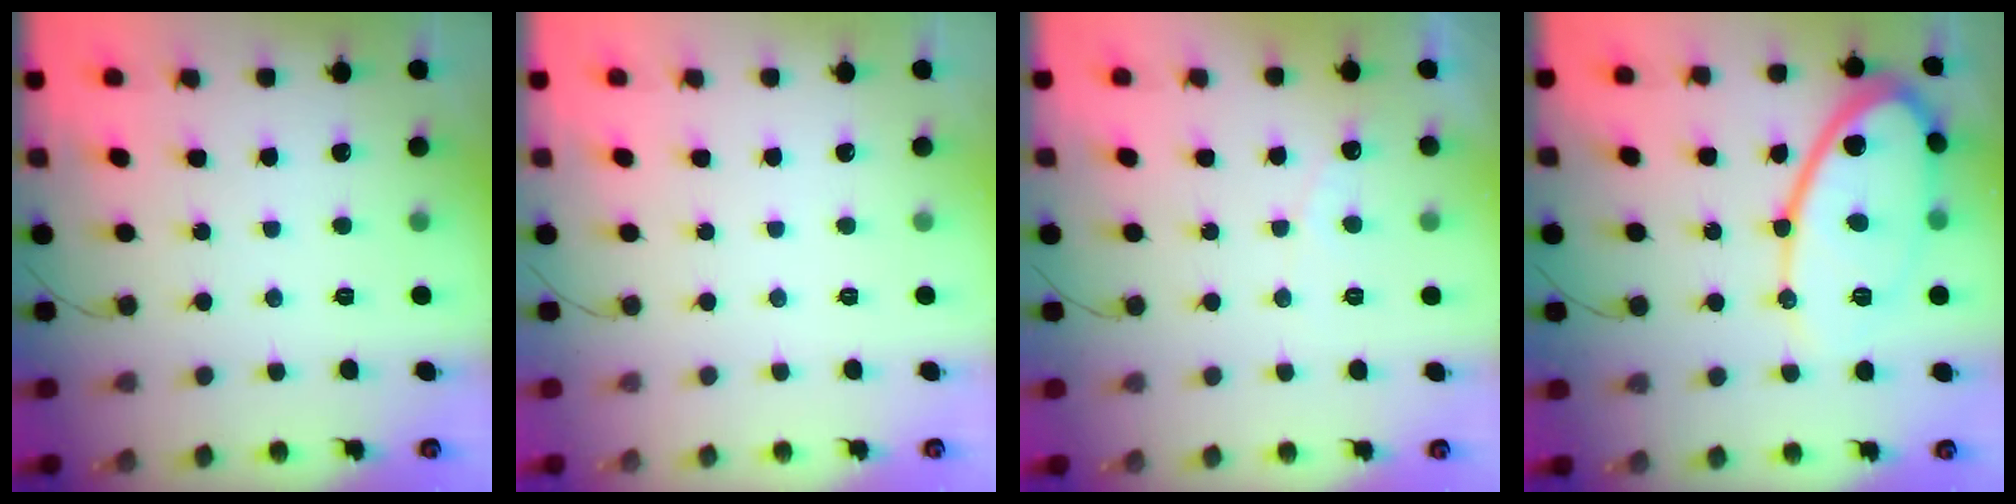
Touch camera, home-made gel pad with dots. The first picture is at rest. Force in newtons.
{"total": 0.0}
{"total": 3.0, "press": 3.0, "slide": 0.1}
{"total": 17.5, "press": 17.4, "slide": 1.2}